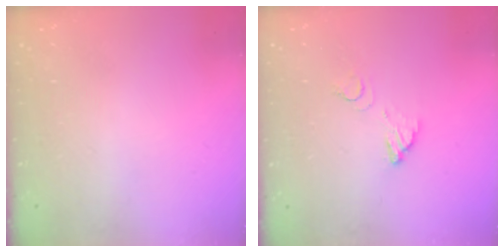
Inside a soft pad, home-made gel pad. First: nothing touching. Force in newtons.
{"total": 3.5, "press": 3.4, "slide": 0.2}